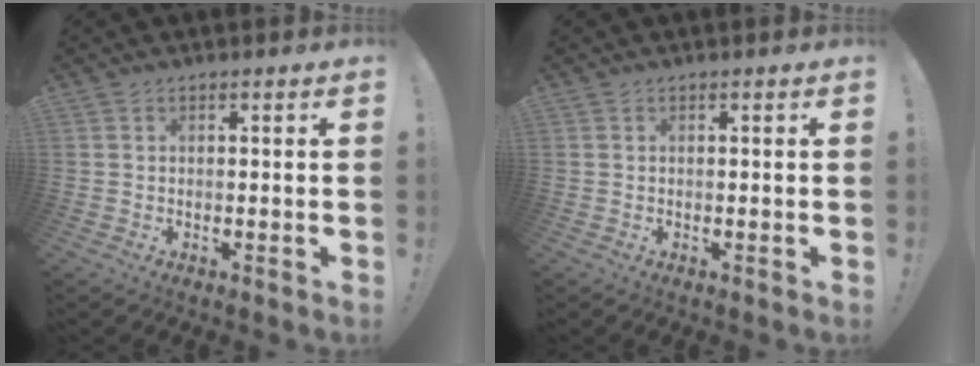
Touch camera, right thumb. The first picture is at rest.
{"total": 0.0}